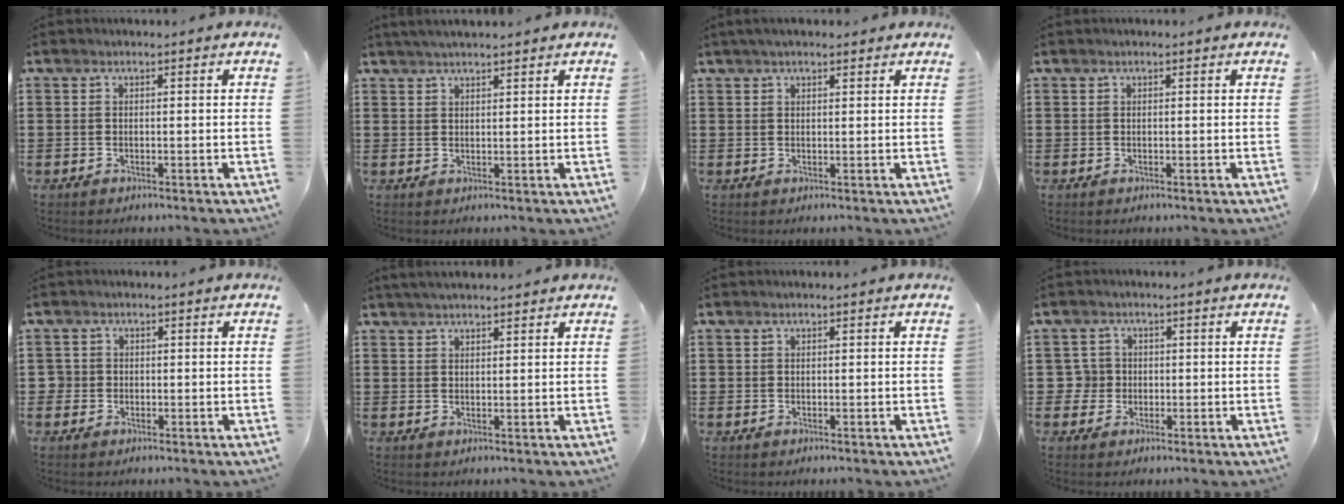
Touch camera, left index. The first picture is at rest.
{"total": 2.0, "force": [1.8, 0.1, 0.9], "torque": [-0.020, 0.004, 0.035]}
{"total": 2.0, "force": [1.7, 0.6, 1.0], "torque": [-0.022, 0.007, 0.031]}
{"total": 0.0}
{"total": 1.5, "force": [-0.1, 1.5, 0.2], "torque": [-0.011, 0.005, -0.006]}
{"total": 2.1, "force": [1.9, 0.2, 0.8], "torque": [-0.019, 0.005, 0.037]}
{"total": 0.0}
{"total": 3.1, "force": [-0.2, 3.1, 0.7], "torque": [-0.042, 0.002, -0.012]}